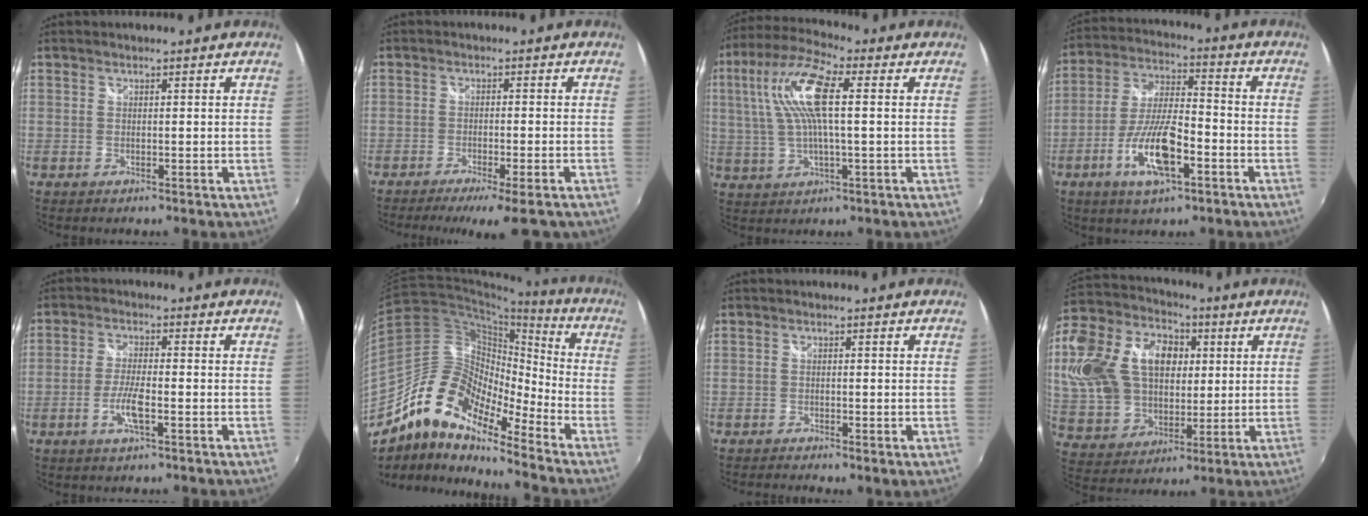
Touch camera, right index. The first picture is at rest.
{"total": 9.8, "force": [-7.5, 1.3, 6.1], "torque": [-0.123, -0.032, -0.115]}
{"total": 13.4, "force": [2.7, 3.4, 12.6], "torque": [-0.247, 0.018, 0.047]}
{"total": 12.9, "force": [-5.6, 3.9, 10.9], "torque": [-0.228, -0.006, -0.104]}
{"total": 5.2, "force": [-2.1, 1.0, 4.7], "torque": [-0.100, -0.003, -0.042]}
{"total": 15.1, "force": [-10.9, 5.3, 8.9], "torque": [-0.149, 0.011, -0.226]}
{"total": 2.6, "force": [-1.6, 0.5, 1.9], "torque": [-0.035, -0.011, -0.025]}
{"total": 24.9, "force": [5.0, 18.1, 16.4], "torque": [-0.382, 0.052, 0.103]}